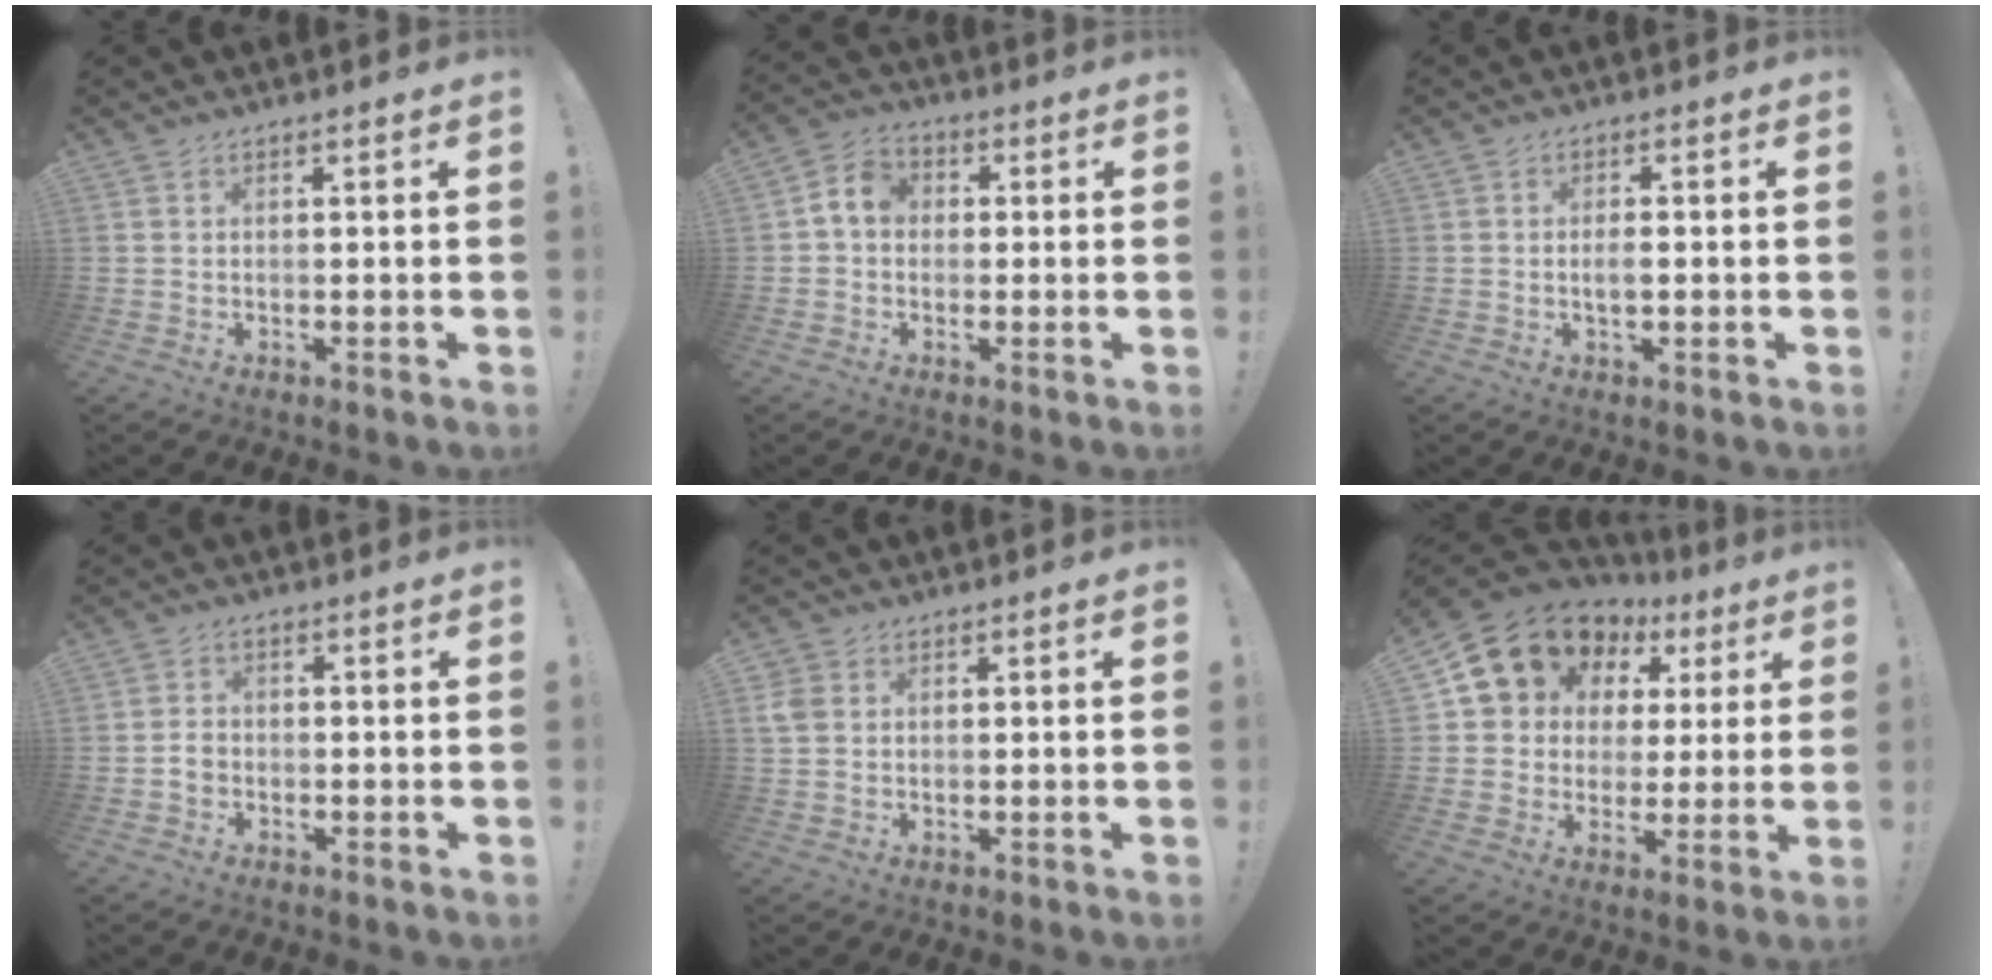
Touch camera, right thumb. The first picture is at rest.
{"total": 6.5, "force": [0.3, 5.3, 3.8], "torque": [-0.061, 0.019, 0.009]}
{"total": 2.6, "force": [-0.4, 1.0, 2.4], "torque": [-0.029, -0.001, -0.012]}
{"total": 2.7, "force": [-1.0, 2.1, 1.3], "torque": [-0.015, 0.008, -0.018]}
{"total": 4.9, "force": [1.1, 4.0, 2.7], "torque": [-0.045, 0.003, 0.022]}
{"total": 13.1, "force": [7.3, 10.1, 4.0], "torque": [-0.068, -0.049, 0.149]}